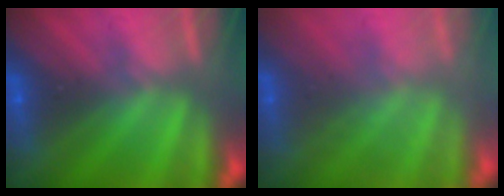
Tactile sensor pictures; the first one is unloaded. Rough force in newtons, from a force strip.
{"total": 2.2}